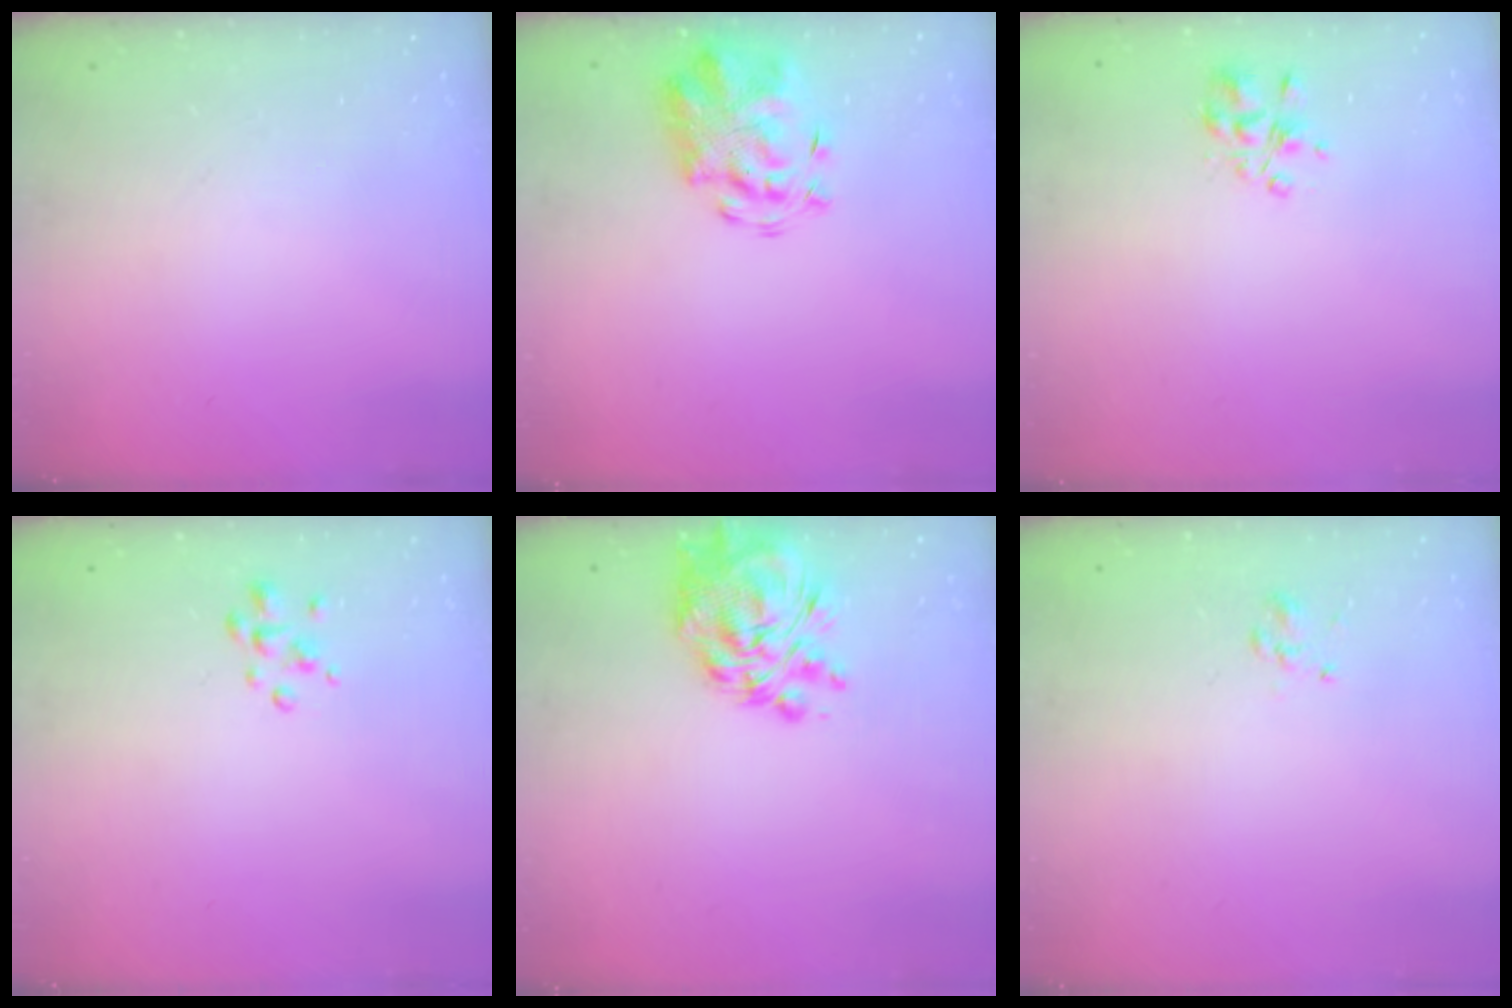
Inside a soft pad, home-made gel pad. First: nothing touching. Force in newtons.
{"total": 4.6, "press": 4.5, "slide": 1.0}
{"total": 3.6, "press": 3.6, "slide": 0.2}
{"total": 2.5, "press": 2.5, "slide": 0.4}
{"total": 10.8, "press": 9.9, "slide": 4.3}
{"total": 1.0, "press": 0.8, "slide": 0.6}